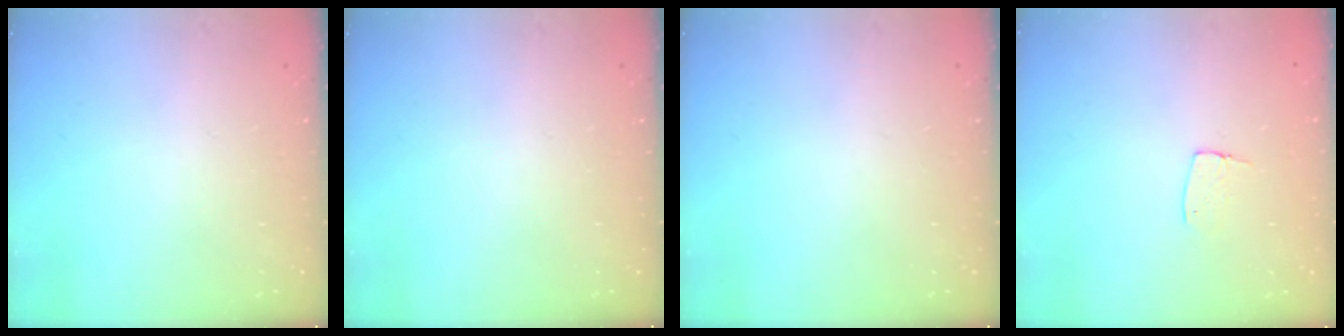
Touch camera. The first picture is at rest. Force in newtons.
{"total": 0.0}
{"total": 0.0}
{"total": 5.5, "press": 5.5, "slide": 0.4}